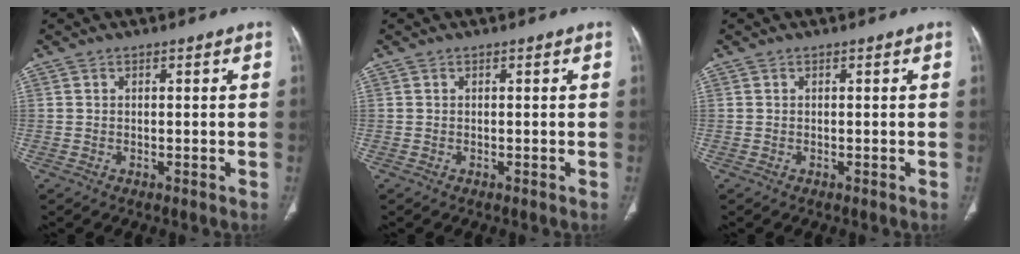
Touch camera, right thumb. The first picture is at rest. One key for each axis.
{"total": 0.0}
{"total": 0.0}